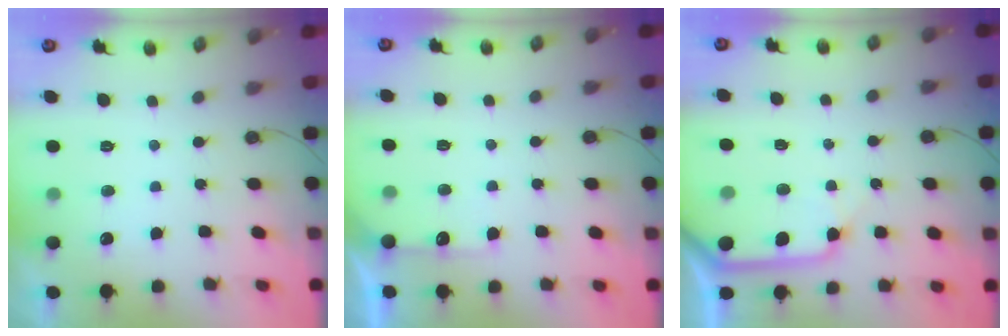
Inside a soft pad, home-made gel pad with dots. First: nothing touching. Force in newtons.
{"total": 4.4, "press": 4.4, "slide": 0.6}
{"total": 10.1, "press": 10.0, "slide": 1.1}